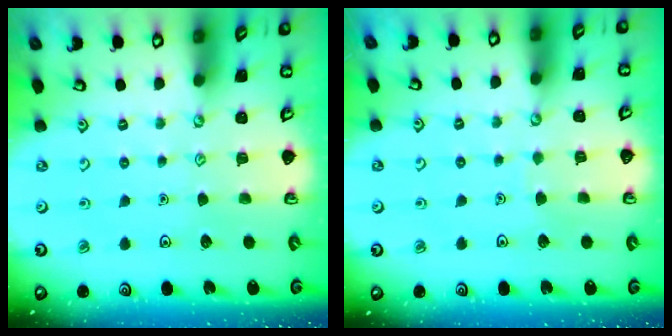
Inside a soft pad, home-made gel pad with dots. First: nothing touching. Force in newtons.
{"total": 2.5, "press": 2.5, "slide": 0.2}